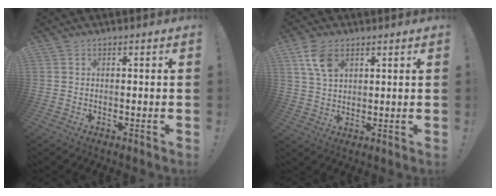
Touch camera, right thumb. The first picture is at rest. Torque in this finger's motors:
{"motor_torque": [-0.05, 0.21, 0.72, 0.28, 0.04]}